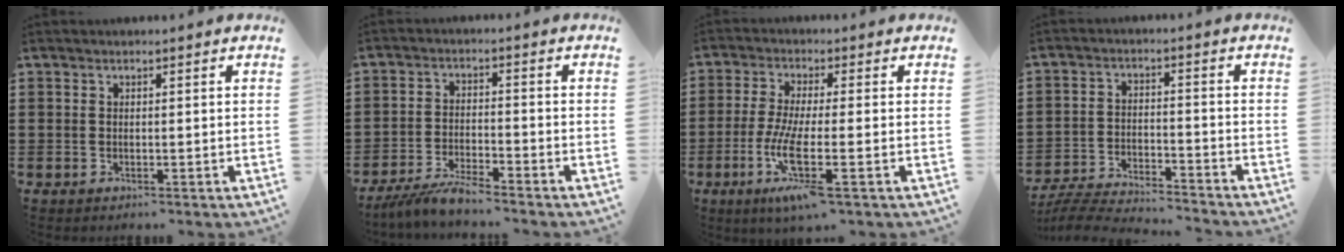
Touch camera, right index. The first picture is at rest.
{"total": 4.7, "force": [-4.4, 0.0, 1.5], "torque": [-0.040, -0.009, -0.087]}
{"total": 8.6, "force": [-2.9, 1.3, 8.0], "torque": [-0.181, -0.020, -0.059]}
{"total": 5.6, "force": [-5.6, 0.0, 0.7], "torque": [-0.030, -0.003, -0.117]}